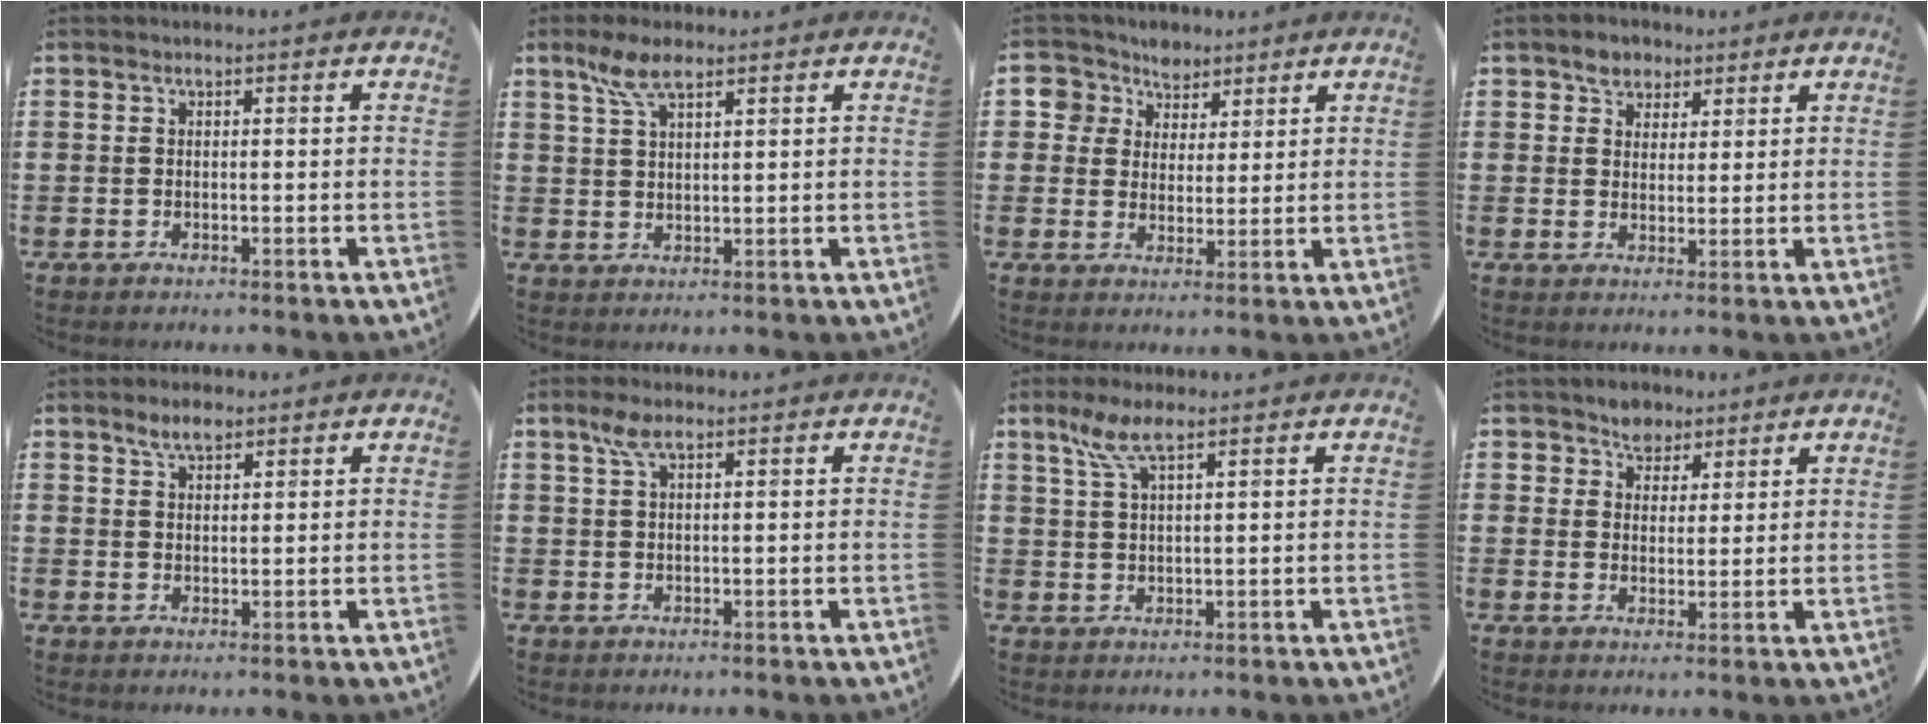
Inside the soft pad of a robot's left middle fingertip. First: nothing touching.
{"total": 5.3, "force": [3.3, 1.8, 3.7], "torque": [-0.080, 0.008, 0.059]}
{"total": 5.2, "force": [3.5, 3.9, 0.0], "torque": [-0.029, 0.004, 0.063]}
{"total": 3.2, "force": [2.4, 2.2, 0.1], "torque": [-0.003, 0.008, 0.044]}
{"total": 3.1, "force": [2.5, 1.2, 1.4], "torque": [-0.023, 0.003, 0.044]}
{"total": 3.0, "force": [1.7, 1.0, 2.3], "torque": [-0.049, 0.008, 0.029]}
{"total": 5.2, "force": [3.3, 1.3, 3.9], "torque": [-0.085, 0.008, 0.057]}
{"total": 3.7, "force": [2.9, 2.3, -0.1], "torque": [-0.004, 0.003, 0.053]}